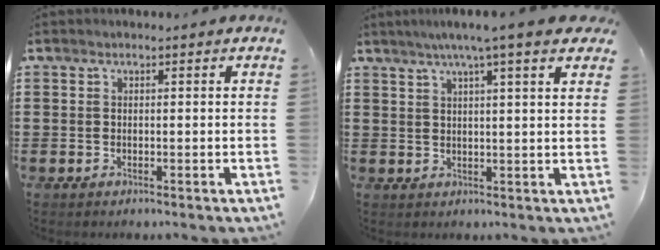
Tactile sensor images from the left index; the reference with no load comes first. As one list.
[{"total": 6.1, "force": [4.1, 0.1, 4.5], "torque": [-0.090, -0.007, 0.066]}]